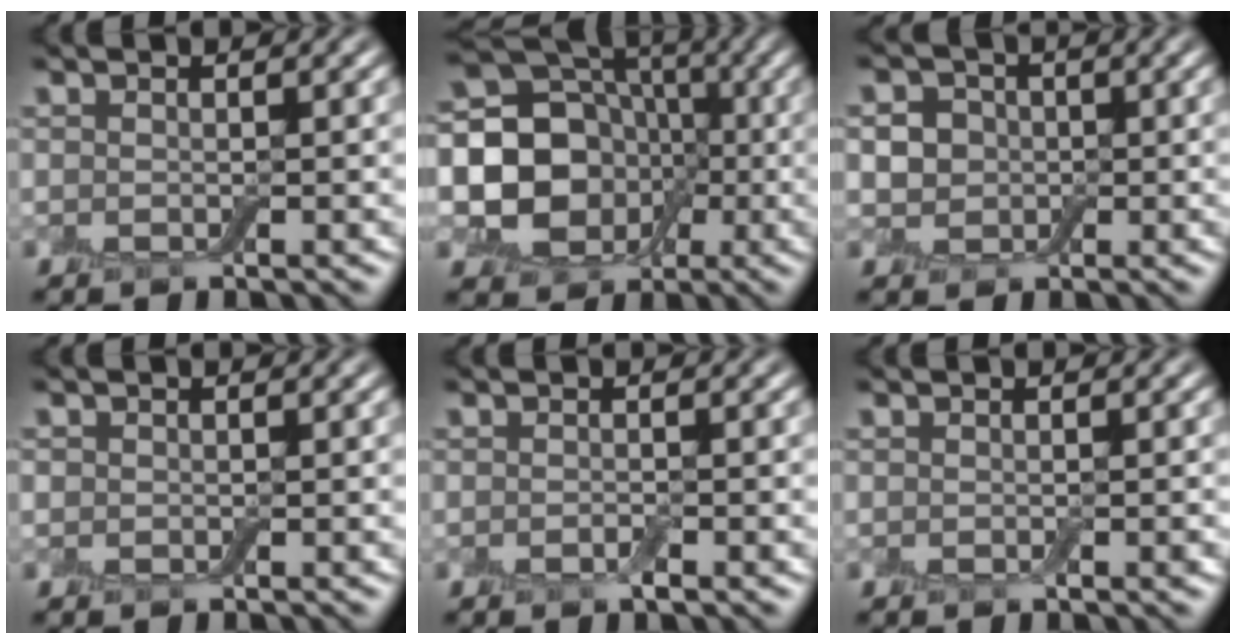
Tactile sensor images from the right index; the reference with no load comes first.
{"total": 11.0, "force": [-0.8, 9.4, 5.6], "torque": [-0.087, -0.004, -0.036]}
{"total": 3.6, "force": [0.2, 3.2, 1.6], "torque": [-0.017, 0.010, -0.015]}
{"total": 0.5, "force": [0.1, 0.5, 0.0], "torque": [0.003, -0.001, -0.001]}
{"total": 0.9, "force": [-0.4, 0.2, 0.8], "torque": [-0.014, -0.001, -0.007]}
{"total": 0.6, "force": [-0.2, 0.1, 0.6], "torque": [-0.009, -0.001, -0.003]}